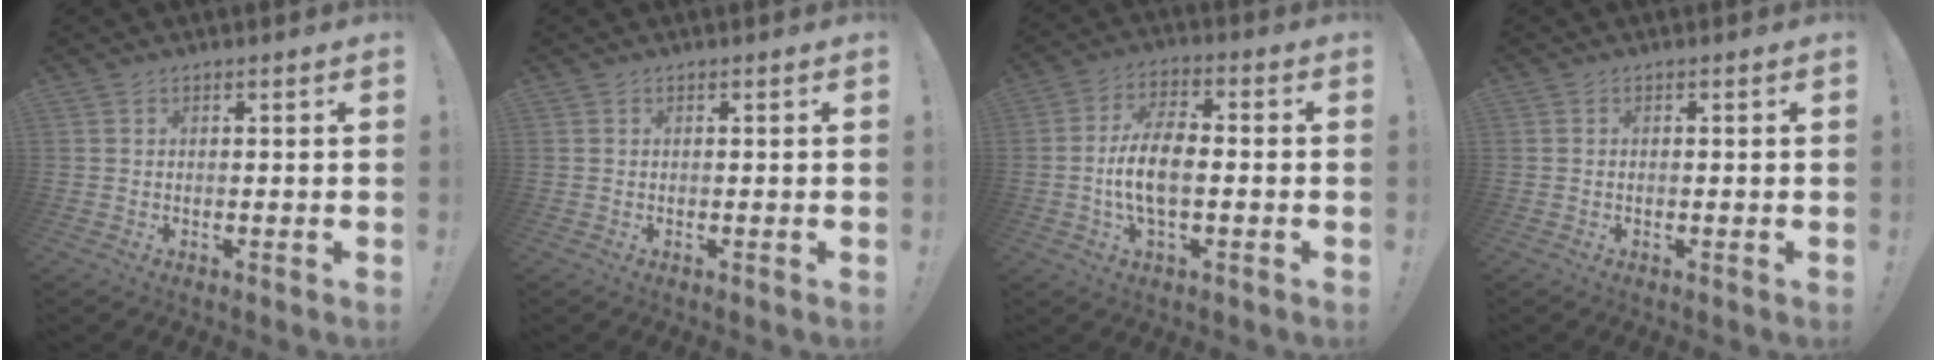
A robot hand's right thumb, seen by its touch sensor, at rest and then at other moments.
{"total": 0.0}
{"total": 10.8, "force": [-1.8, 5.3, 9.2], "torque": [-0.185, 0.009, -0.031]}
{"total": 0.0}